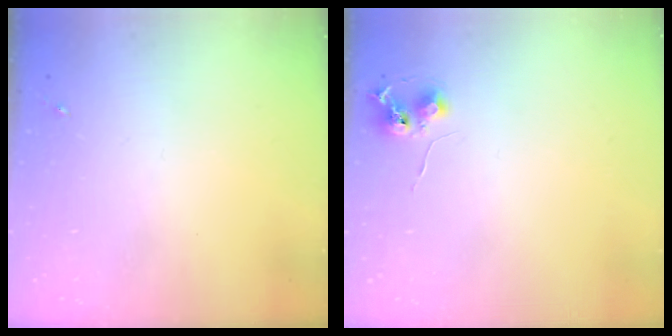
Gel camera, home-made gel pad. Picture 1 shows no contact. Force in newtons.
{"total": 6.4, "press": 6.3, "slide": 0.7}